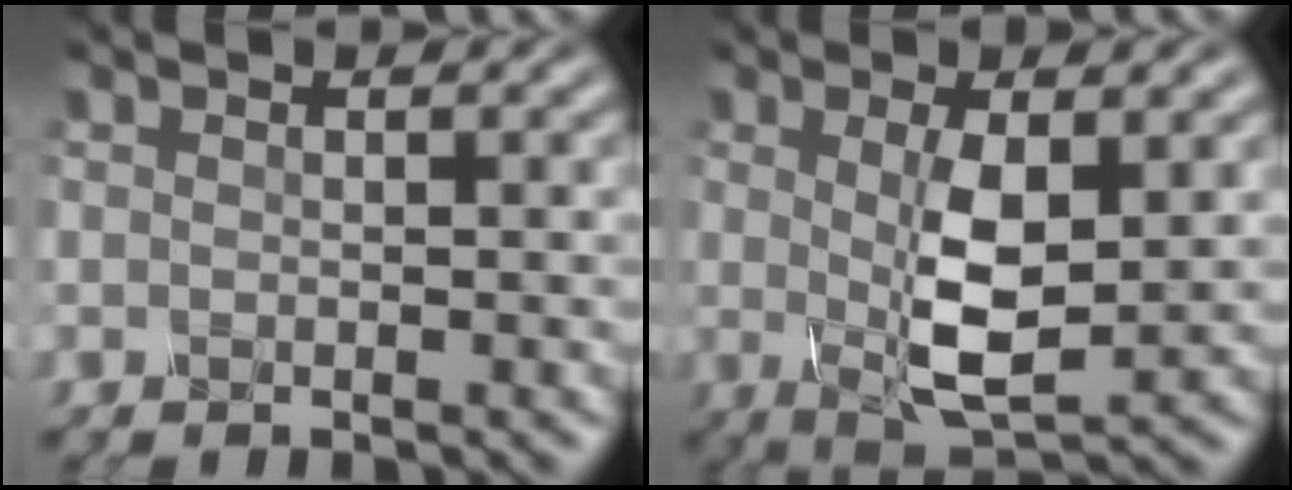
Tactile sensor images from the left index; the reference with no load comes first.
{"total": 4.7, "force": [0.5, 1.3, 4.5], "torque": [-0.095, -0.006, 0.013]}